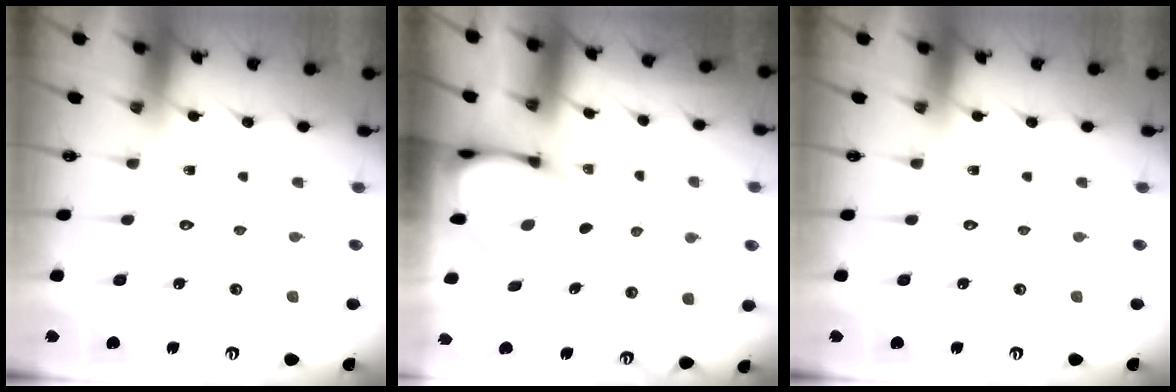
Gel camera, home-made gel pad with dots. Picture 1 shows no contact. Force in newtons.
{"total": 4.5, "press": 4.4, "slide": 0.5}
{"total": 0.0}